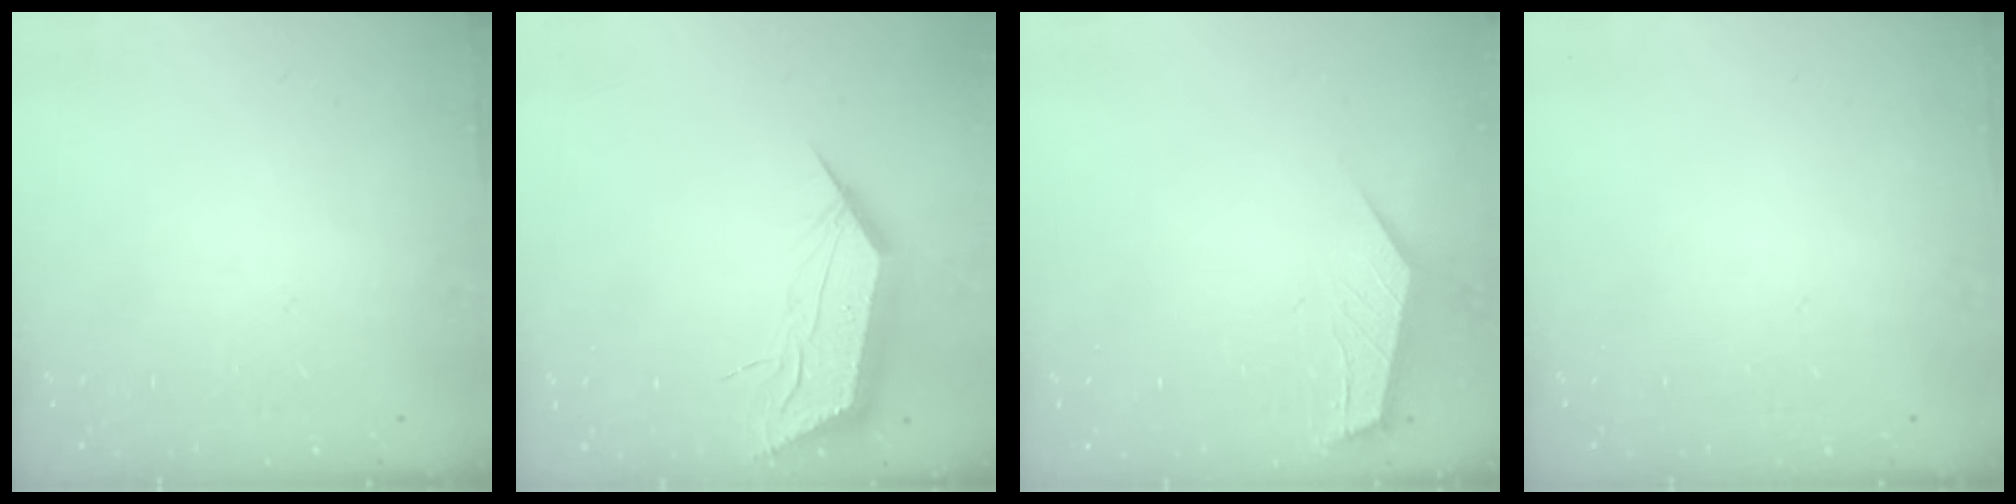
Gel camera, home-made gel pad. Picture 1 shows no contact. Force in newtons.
{"total": 12.6, "press": 12.6, "slide": 0.7}
{"total": 2.5, "press": 2.4, "slide": 0.3}
{"total": 0.0}